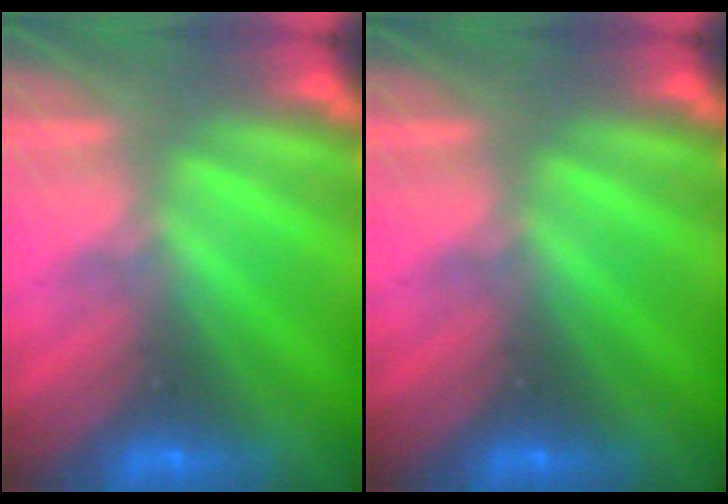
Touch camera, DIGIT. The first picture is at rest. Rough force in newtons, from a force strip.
{"total": 0.0}